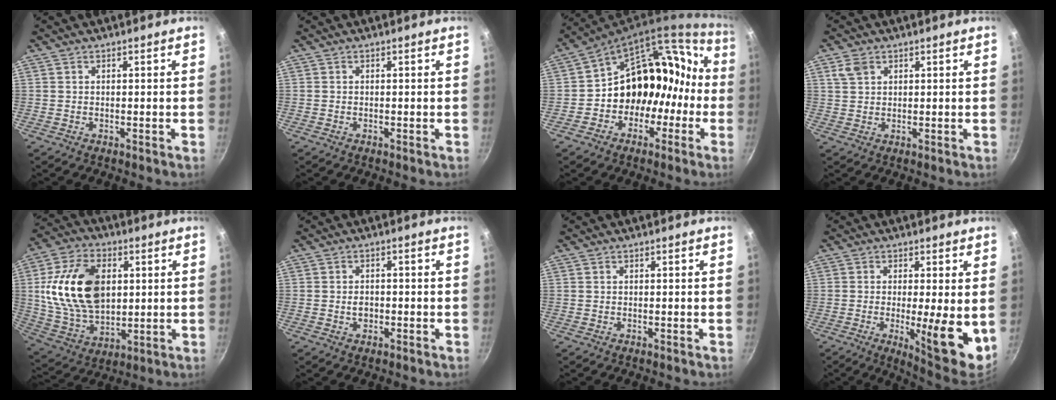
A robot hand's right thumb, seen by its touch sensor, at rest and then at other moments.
{"total": 0.0}
{"total": 17.6, "force": [-4.2, 15.0, 8.1], "torque": [-0.040, 0.111, -0.062]}
{"total": 3.2, "force": [1.6, 2.2, 1.6], "torque": [-0.023, 0.000, 0.034]}
{"total": 20.3, "force": [3.3, 13.3, 14.9], "torque": [-0.258, -0.005, 0.068]}
{"total": 2.3, "force": [-0.7, 1.7, 1.4], "torque": [-0.013, 0.008, -0.011]}
{"total": 0.0}
{"total": 10.6, "force": [-0.7, 2.0, 10.4], "torque": [-0.136, -0.024, -0.006]}